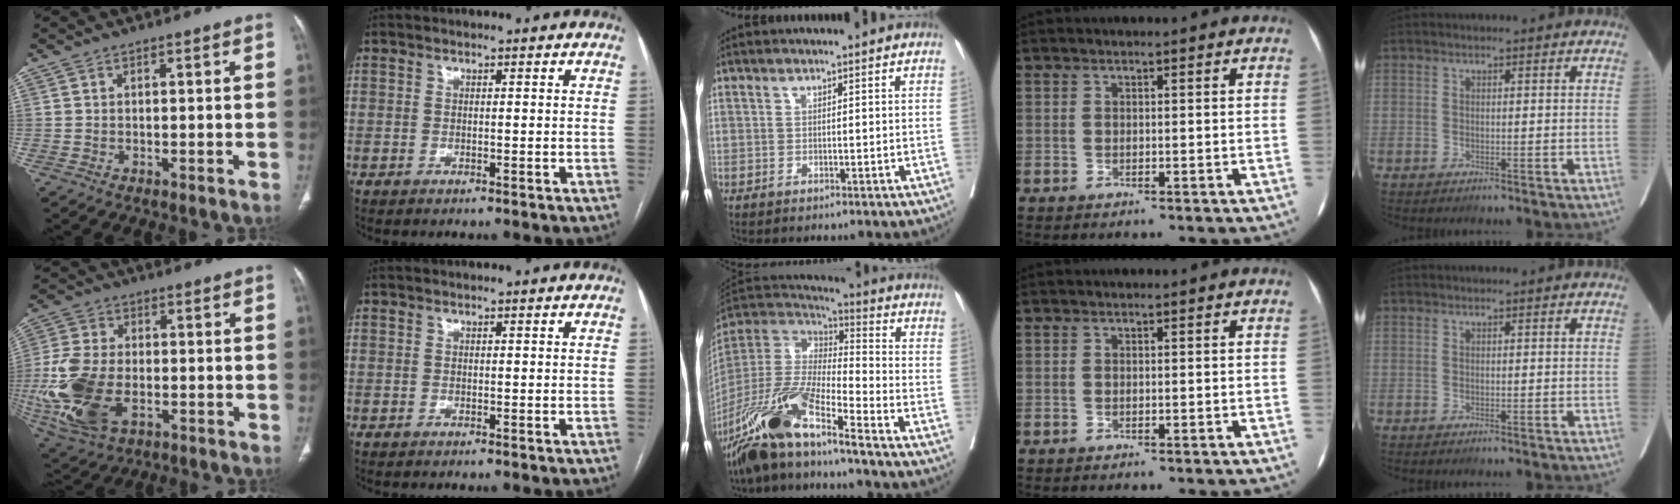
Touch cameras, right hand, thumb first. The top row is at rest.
{"thumb": {"total": 16.6, "force": [-3.9, 9.7, 12.8], "torque": [-0.293, -0.004, -0.066]}, "middle": {"total": 15.2, "force": [-10.9, 1.5, 10.5], "torque": [-0.216, -0.015, -0.206]}}